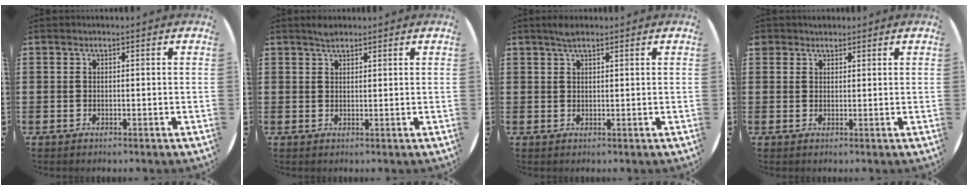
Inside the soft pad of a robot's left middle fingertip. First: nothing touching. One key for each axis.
{"total": 1.5, "fx": 1.4, "fy": 0.4, "fz": 0.3, "tx": -0.001, "ty": -0.002, "tz": 0.024}
{"total": 1.8, "fx": 1.5, "fy": 0.4, "fz": 1.0, "tx": -0.022, "ty": 0.003, "tz": 0.027}
{"total": 1.6, "fx": 1.4, "fy": 0.8, "fz": 0.0, "tx": 0.005, "ty": 0.002, "tz": 0.026}